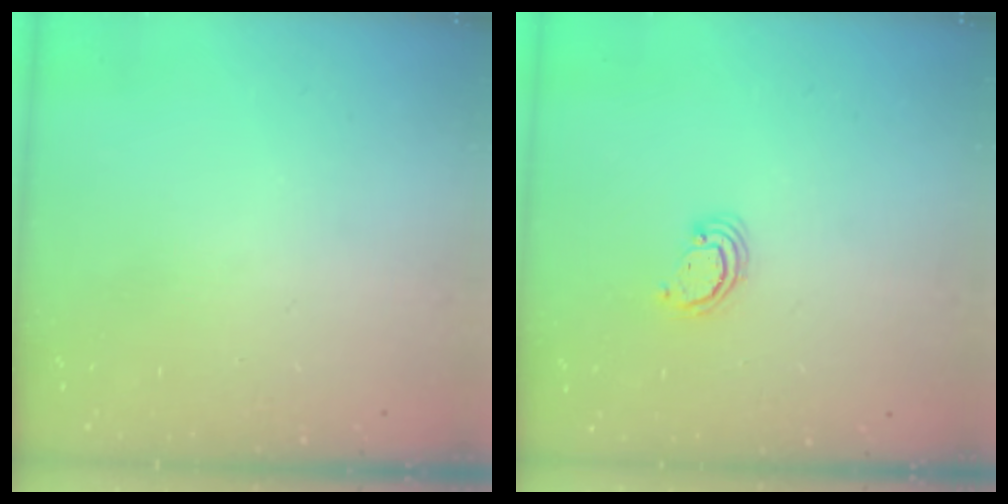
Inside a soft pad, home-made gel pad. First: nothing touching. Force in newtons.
{"total": 2.6, "press": 2.5, "slide": 0.3}